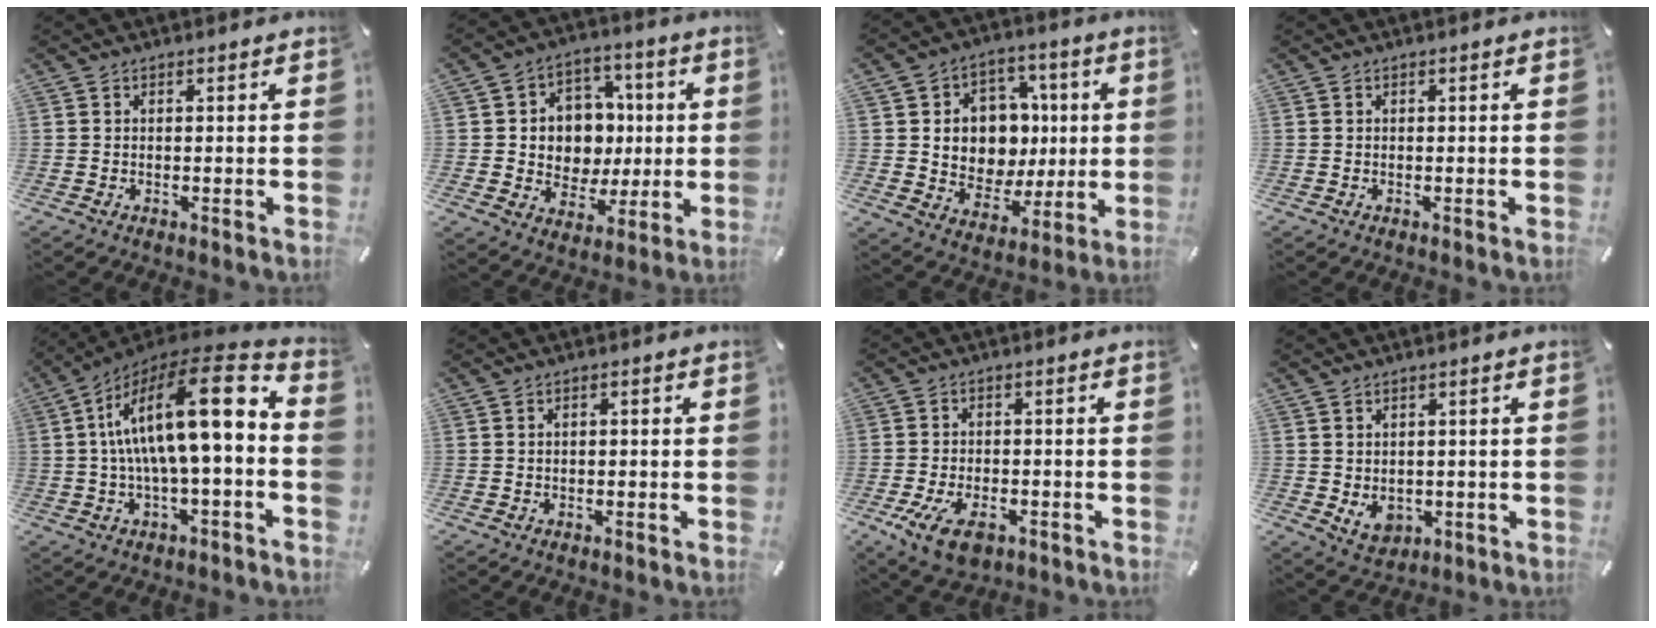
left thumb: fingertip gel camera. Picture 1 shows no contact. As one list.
[{"total": 10.6, "force": [0.3, 10.3, 2.5], "torque": [-0.035, -0.003, 0.017]}, {"total": 11.8, "force": [1.1, 11.1, 3.8], "torque": [-0.047, -0.013, 0.032]}, {"total": 0.0}, {"total": 20.7, "force": [2.8, 7.1, 19.3], "torque": [-0.321, -0.018, 0.042]}, {"total": 1.0, "force": [-0.2, 0.6, 0.8], "torque": [-0.015, 0.003, -0.005]}, {"total": 8.1, "force": [-3.9, 4.7, 5.4], "torque": [-0.114, 0.010, -0.067]}, {"total": 4.9, "force": [-0.5, 4.2, 2.5], "torque": [-0.033, -0.005, -0.010]}]